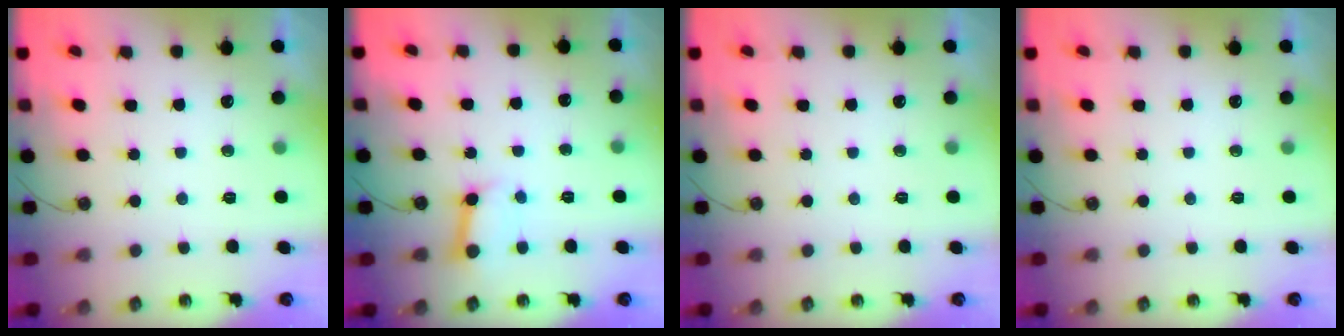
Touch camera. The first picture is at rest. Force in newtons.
{"total": 6.5, "press": 6.4, "slide": 0.9}
{"total": 0.0}
{"total": 0.0}